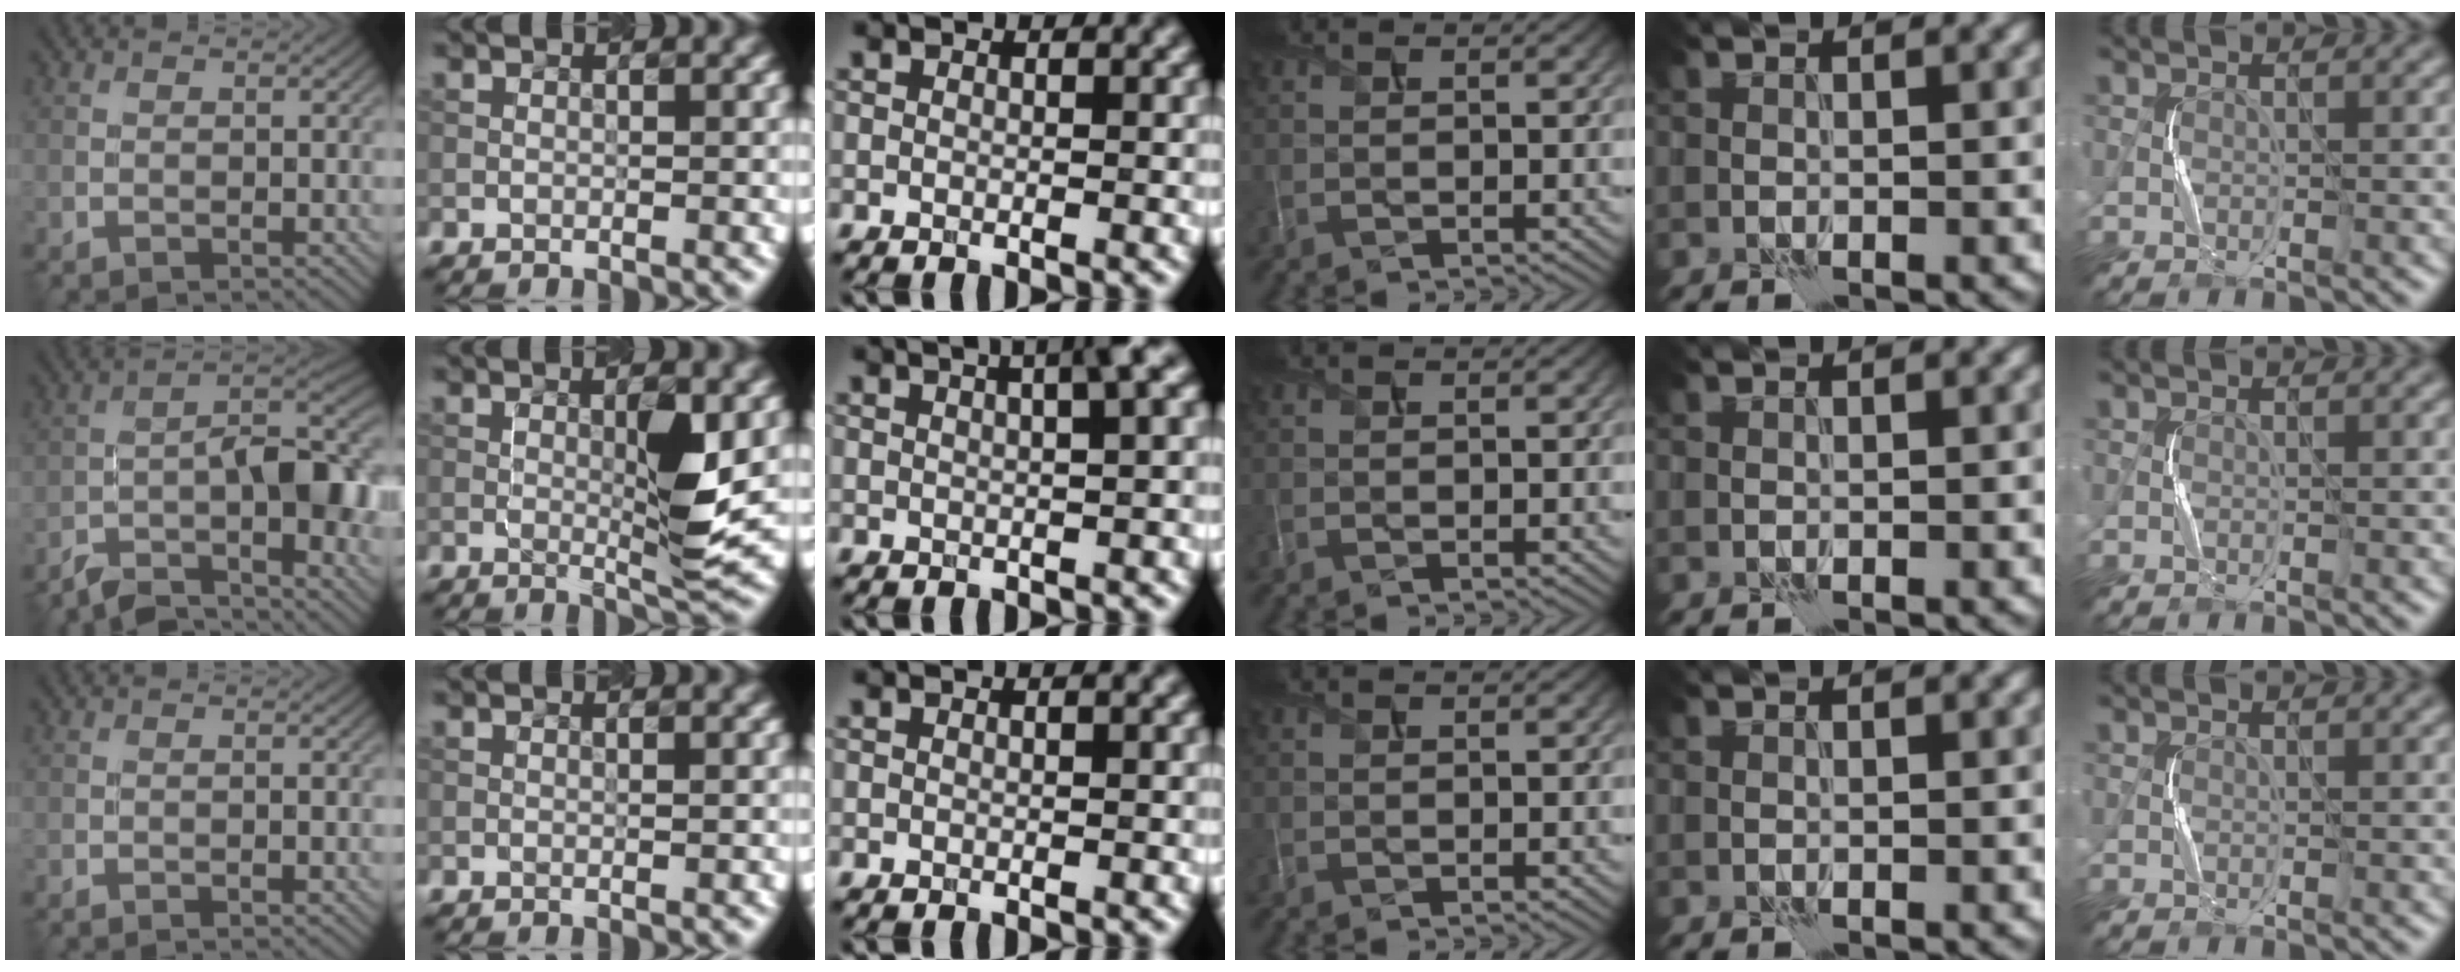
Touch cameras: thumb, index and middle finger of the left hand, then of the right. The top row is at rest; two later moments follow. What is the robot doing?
{"motion": "squeeze", "object": "paper clamp"}